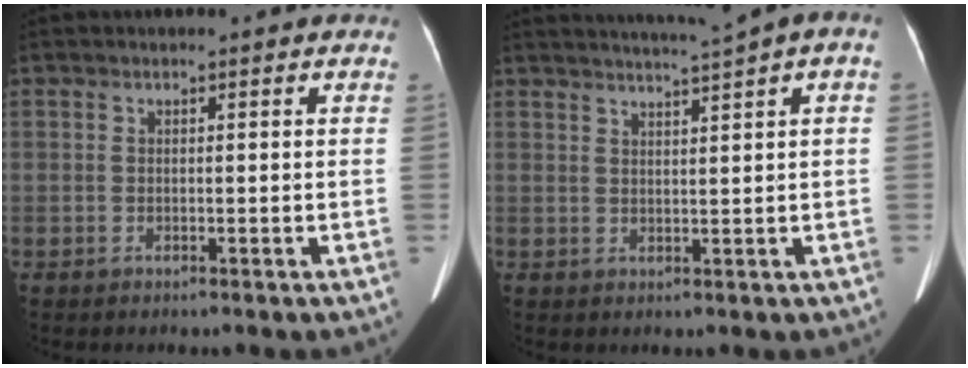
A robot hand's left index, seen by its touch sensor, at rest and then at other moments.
{"total": 6.5, "force": [4.5, -0.7, 4.7], "torque": [-0.067, 0.022, 0.059]}